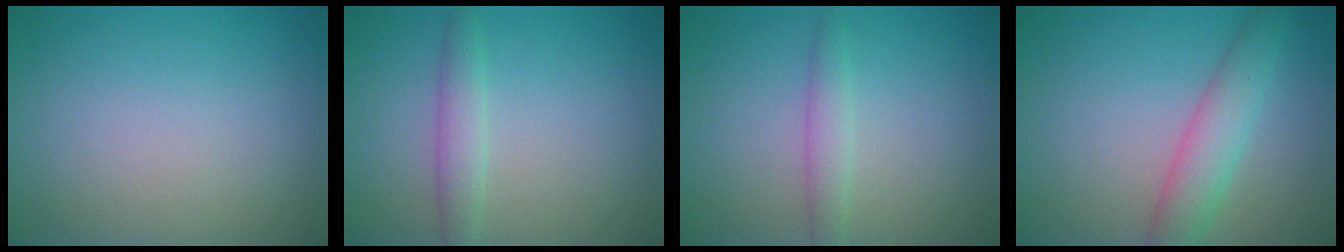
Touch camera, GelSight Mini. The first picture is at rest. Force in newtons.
{"total": 2.1, "press": 2.1, "slide": 0.1}
{"total": 1.9, "press": 1.9, "slide": 0.2}
{"total": 4.2, "press": 4.2, "slide": 0.2}